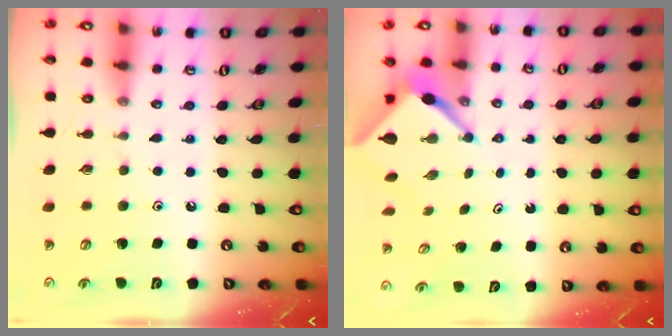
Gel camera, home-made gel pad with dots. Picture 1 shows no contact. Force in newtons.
{"total": 4.4, "press": 4.4, "slide": 0.4}